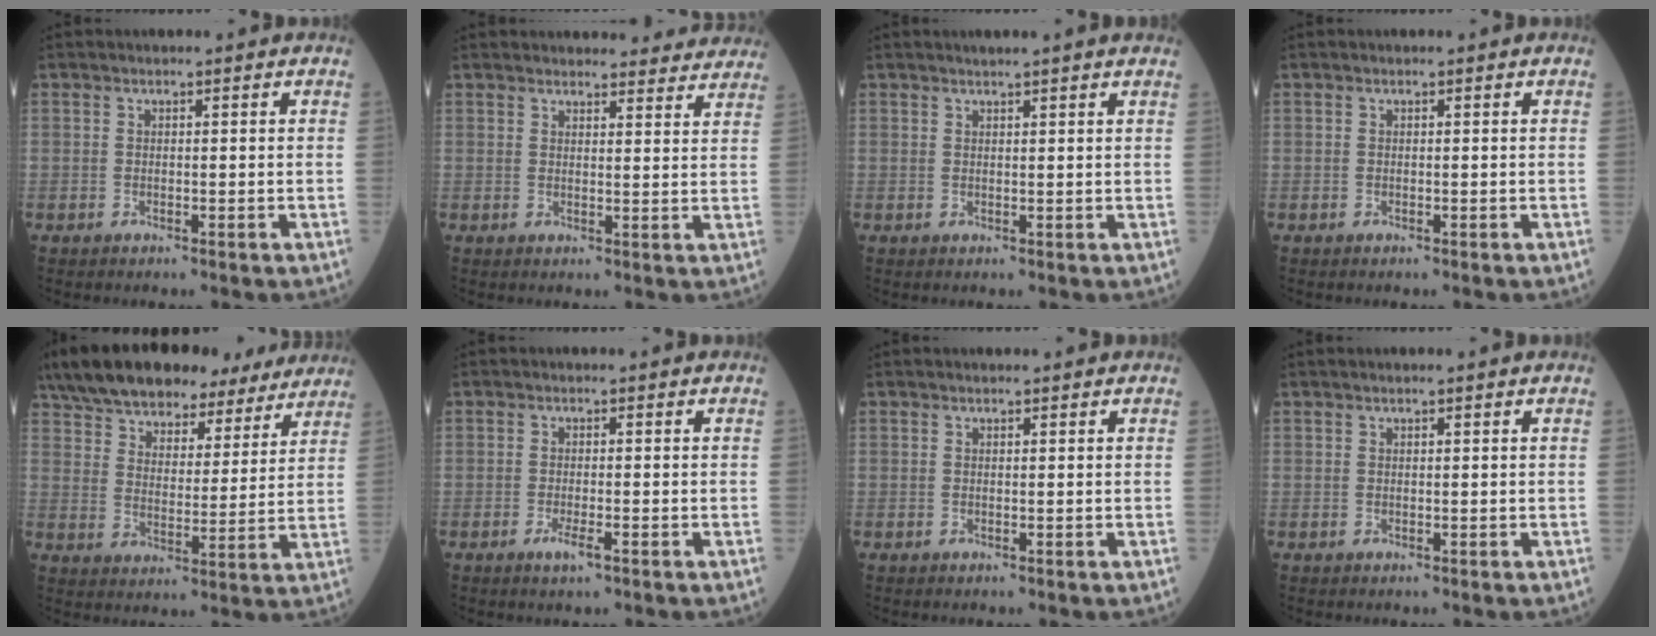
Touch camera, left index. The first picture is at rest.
{"total": 15.2, "force": [14.5, 3.5, 2.8], "torque": [0.000, 0.007, 0.154]}
{"total": 5.2, "force": [4.6, -0.1, 2.4], "torque": [-0.034, 0.022, 0.053]}
{"total": 0.0}
{"total": 22.9, "force": [19.3, 8.5, 8.8], "torque": [-0.155, 0.039, 0.272]}
{"total": 1.7, "force": [-0.9, 0.2, 1.5], "torque": [-0.027, -0.004, -0.015]}
{"total": 1.4, "force": [1.3, 0.2, 0.3], "torque": [-0.010, 0.007, 0.016]}
{"total": 1.3, "force": [1.2, 0.1, 0.6], "torque": [-0.008, 0.015, 0.019]}